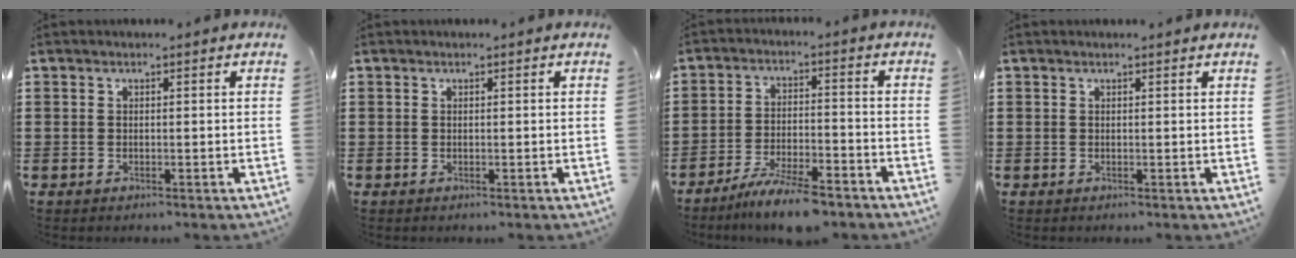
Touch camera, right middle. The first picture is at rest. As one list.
[{"total": 0.0}, {"total": 7.4, "force": [-6.3, 0.6, 3.8], "torque": [-0.074, -0.004, -0.117]}, {"total": 0.0}]